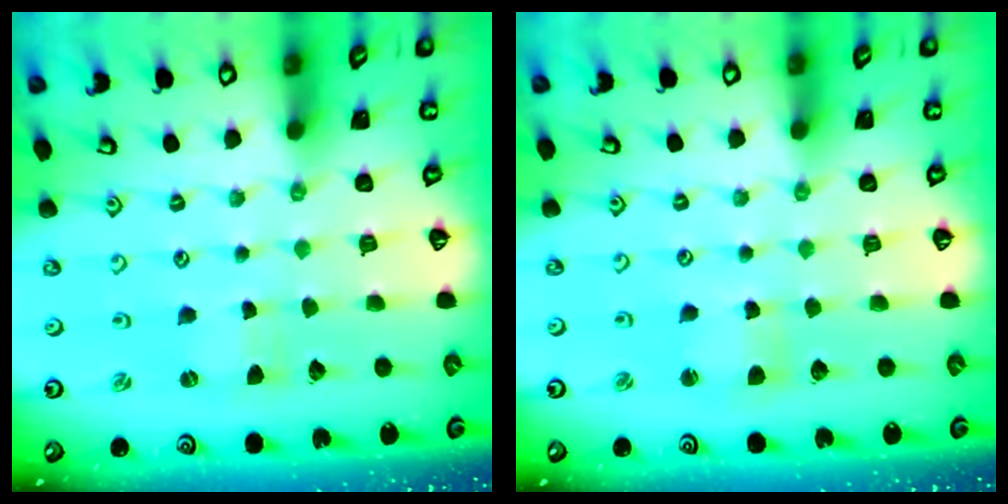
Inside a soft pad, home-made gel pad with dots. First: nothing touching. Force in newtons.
{"total": 2.8, "press": 2.8, "slide": 0.3}